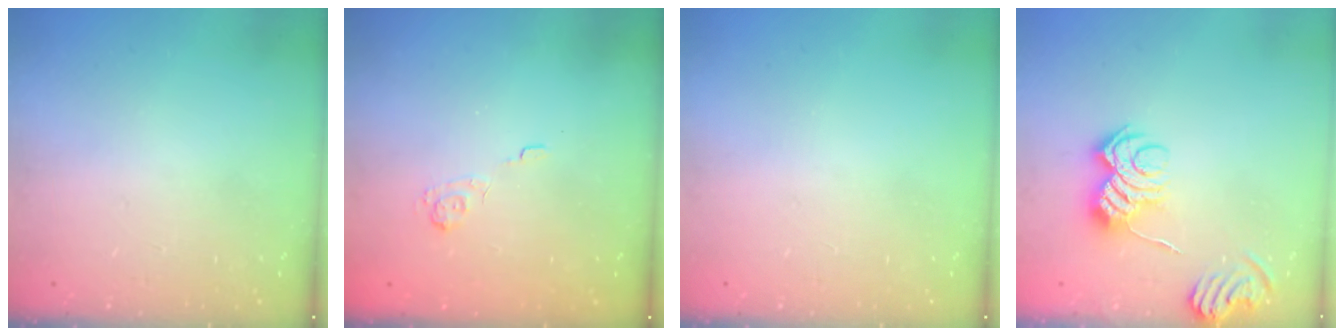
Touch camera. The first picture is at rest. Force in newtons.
{"total": 2.2, "press": 1.7, "slide": 1.4}
{"total": 0.0}
{"total": 9.6, "press": 9.6, "slide": 0.5}